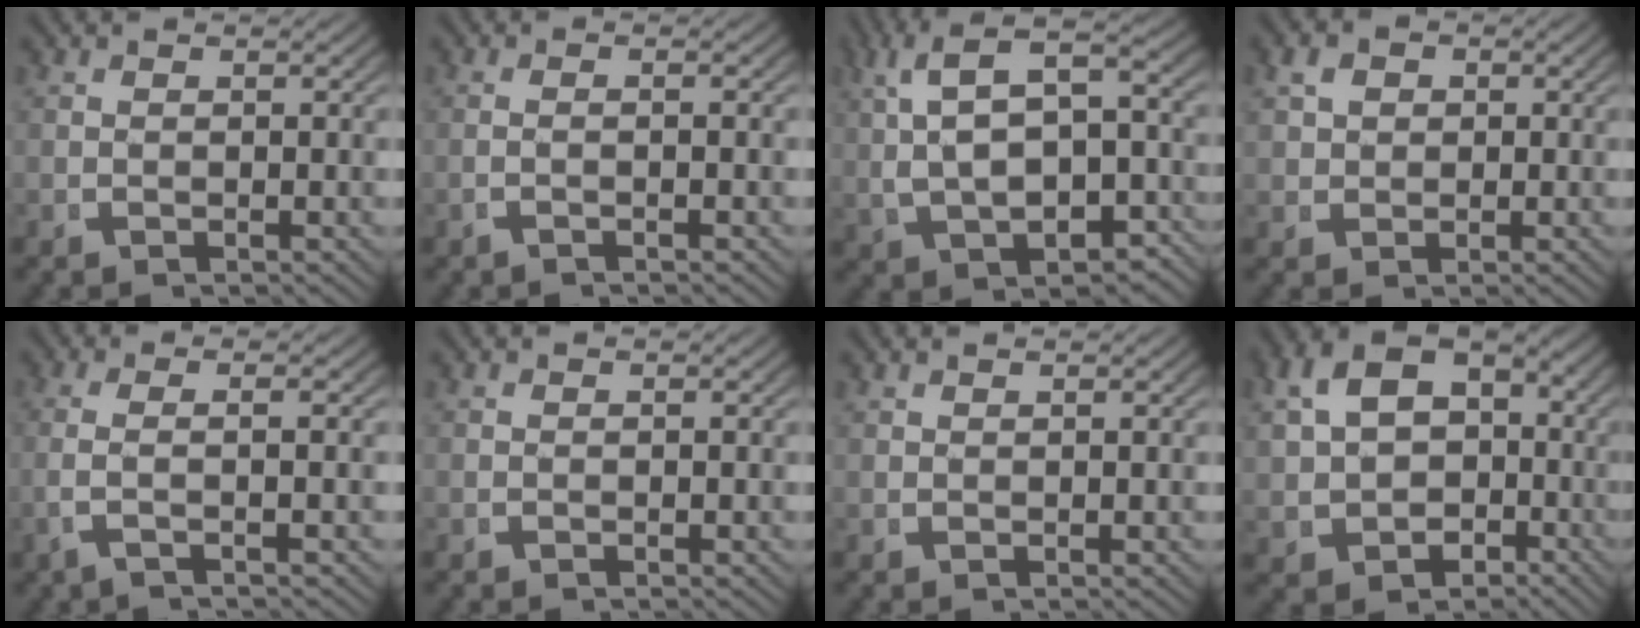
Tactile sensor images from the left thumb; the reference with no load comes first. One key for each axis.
{"total": 1.2, "fx": -0.6, "fy": -0.2, "fz": 1.1, "tx": -0.026, "ty": 0.002, "tz": -0.010}
{"total": 9.0, "fx": 1.3, "fy": 5.3, "fz": 7.2, "tx": -0.124, "ty": 0.006, "tz": 0.032}
{"total": 2.6, "fx": 1.0, "fy": 2.1, "fz": 1.2, "tx": -0.028, "ty": -0.004, "tz": 0.022}
{"total": 3.1, "fx": -0.3, "fy": 0.3, "fz": 3.1, "tx": -0.081, "ty": 0.000, "tz": -0.002}
{"total": 0.0}
{"total": 0.7, "fx": 0.7, "fy": -0.2, "fz": -0.1, "tx": 0.000, "ty": -0.002, "tz": 0.019}
{"total": 10.0, "fx": 0.5, "fy": 8.0, "fz": 6.1, "tx": -0.130, "ty": -0.032, "tz": 0.028}